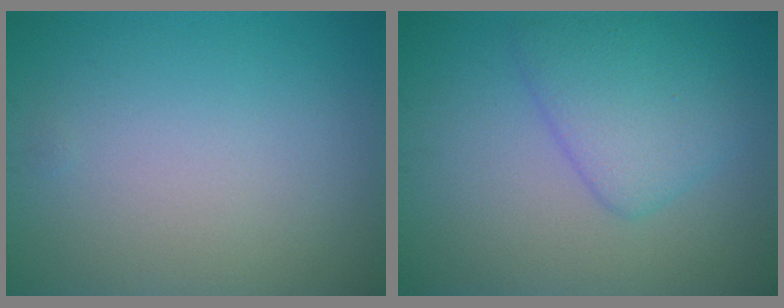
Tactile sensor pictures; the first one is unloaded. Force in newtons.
{"total": 4.2, "press": 4.2, "slide": 0.1}